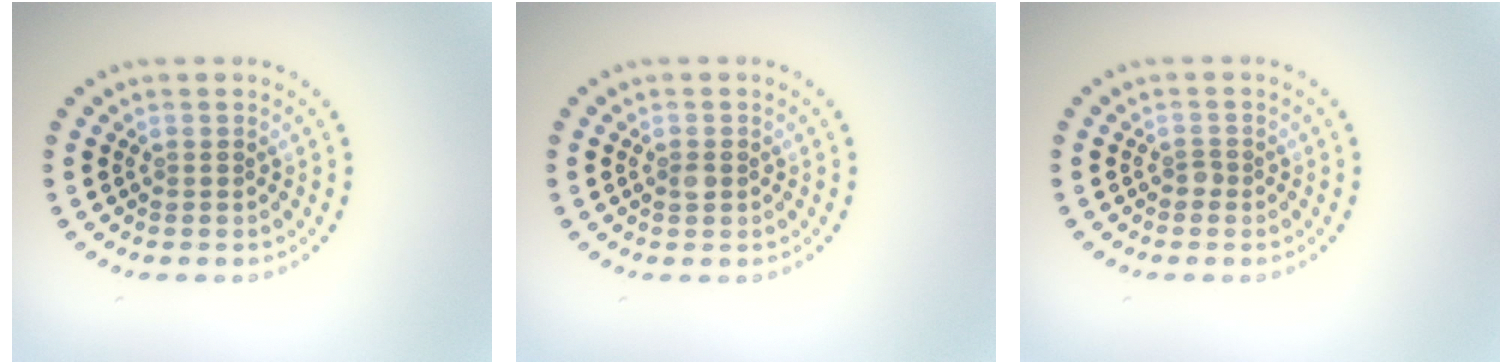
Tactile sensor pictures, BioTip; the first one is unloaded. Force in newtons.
{"total": 0.9, "press": 0.9, "slide": 0.0}
{"total": 0.7, "press": 0.5, "slide": 0.5}